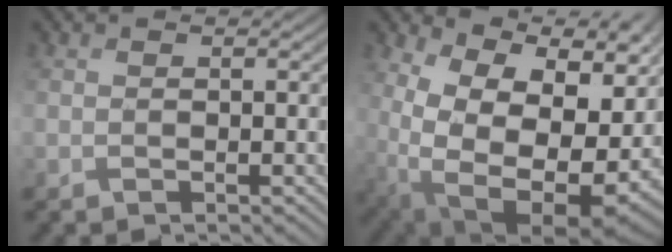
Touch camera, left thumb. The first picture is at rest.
{"total": 18.1, "force": [-0.3, 11.6, 13.9], "torque": [-0.221, -0.027, 0.040]}